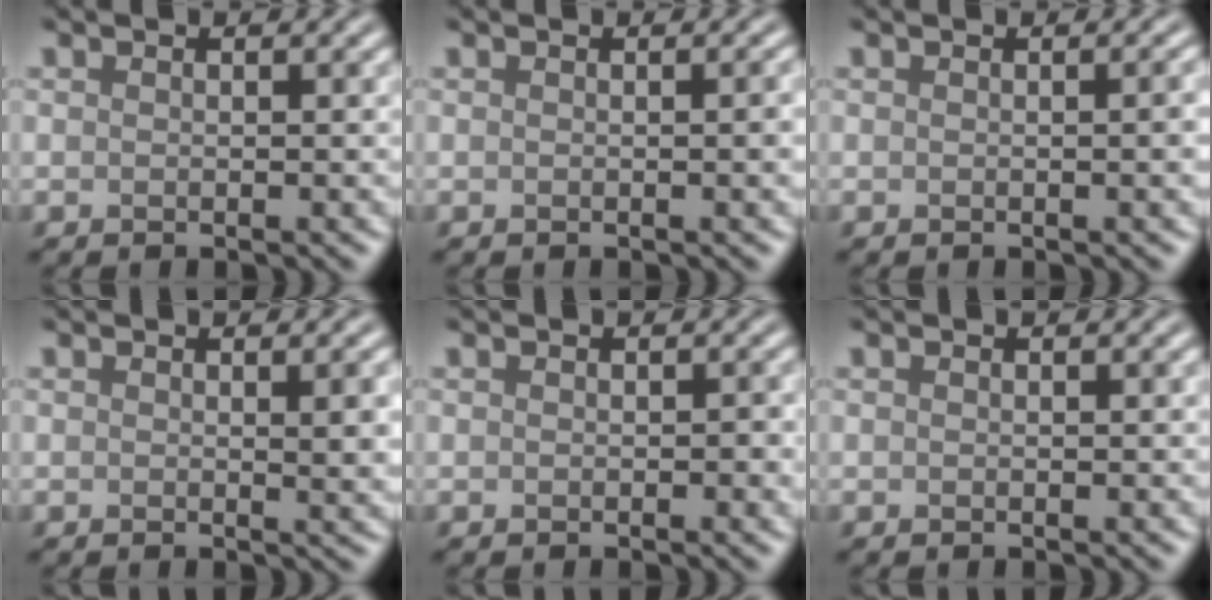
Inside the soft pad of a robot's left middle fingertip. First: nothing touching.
{"total": 1.5, "force": [0.0, 0.4, 1.4], "torque": [-0.016, 0.003, -0.002]}
{"total": 1.8, "force": [0.0, 0.5, 1.8], "torque": [-0.017, 0.003, -0.003]}
{"total": 2.4, "force": [0.4, 0.6, 2.3], "torque": [-0.025, 0.000, 0.004]}
{"total": 0.8, "force": [-0.1, 0.4, 0.7], "torque": [-0.009, -0.002, 0.000]}
{"total": 0.0}